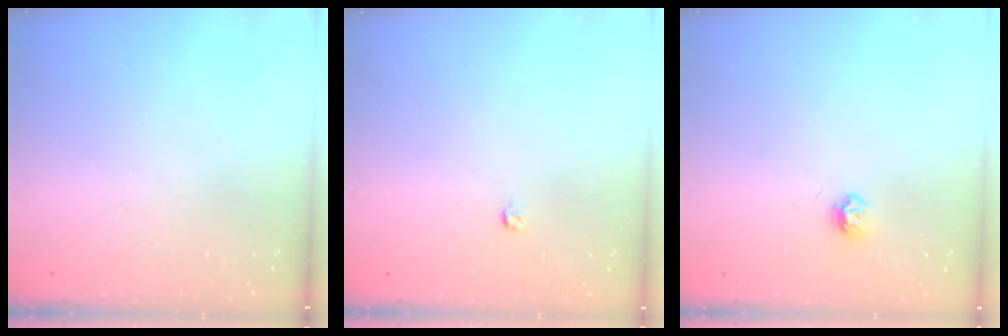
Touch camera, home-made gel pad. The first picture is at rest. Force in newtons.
{"total": 3.0, "press": 2.9, "slide": 0.4}
{"total": 4.7, "press": 4.7, "slide": 0.5}